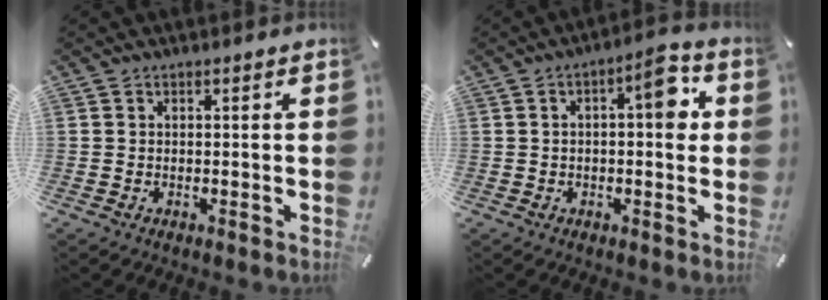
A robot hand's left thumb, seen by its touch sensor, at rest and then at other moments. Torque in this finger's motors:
{"motor_torque": [0.24, 0.33, 0.39, 0.25, 0.04]}